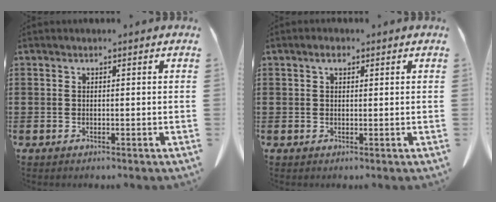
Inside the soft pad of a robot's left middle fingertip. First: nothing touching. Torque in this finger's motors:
{"motor_torque": [0.17, 0.16, -0.01, 0.00]}